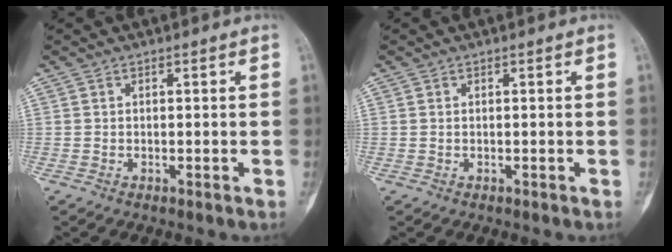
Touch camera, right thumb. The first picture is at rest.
{"total": 0.0}